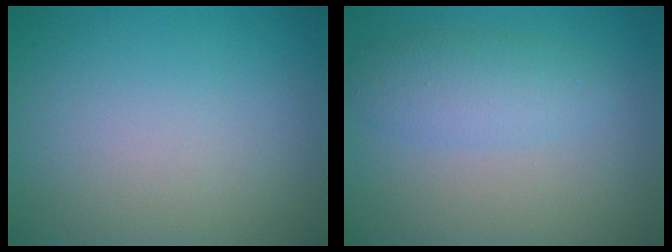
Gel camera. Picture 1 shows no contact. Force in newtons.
{"total": 3.3, "press": 3.2, "slide": 0.1}